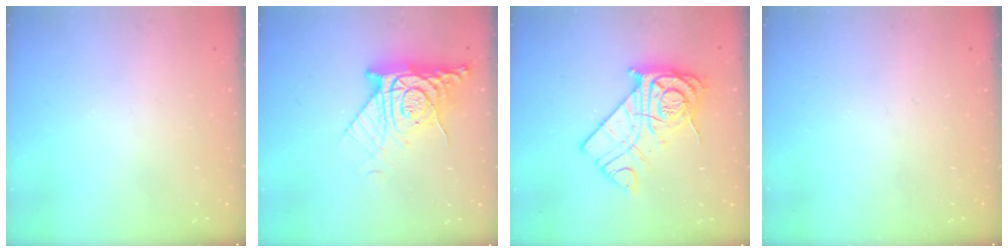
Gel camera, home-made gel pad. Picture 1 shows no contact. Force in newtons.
{"total": 12.1, "press": 12.0, "slide": 1.4}
{"total": 15.8, "press": 15.8, "slide": 1.4}
{"total": 0.0}